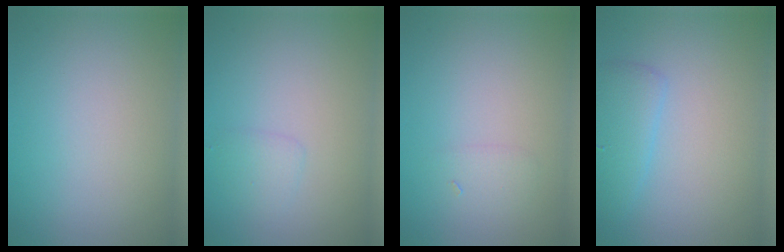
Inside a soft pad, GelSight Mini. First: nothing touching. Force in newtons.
{"total": 1.1, "press": 1.1, "slide": 0.1}
{"total": 1.0, "press": 1.0, "slide": 0.1}
{"total": 2.4, "press": 2.4, "slide": 0.3}